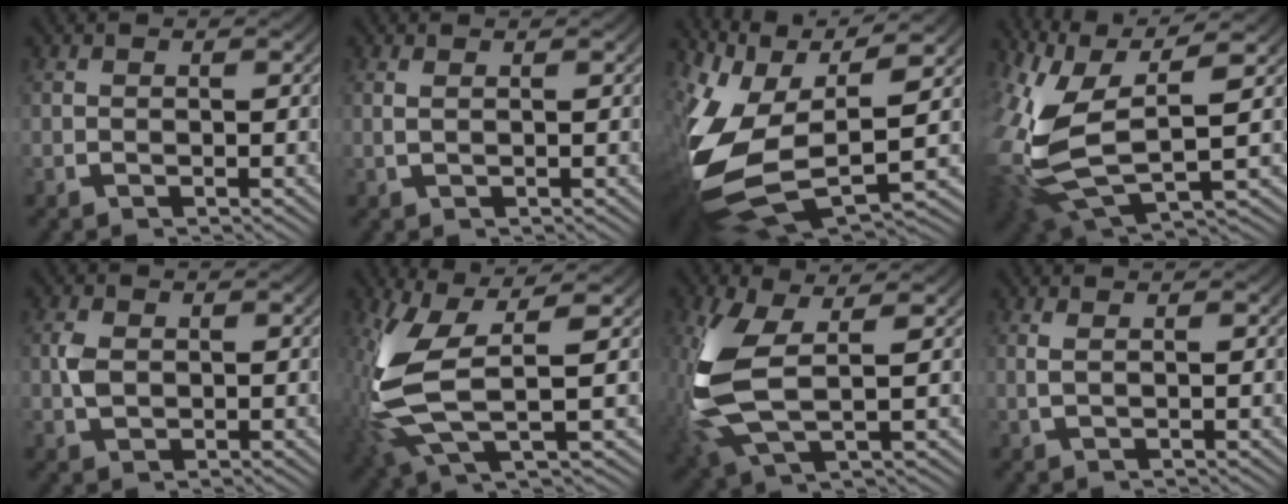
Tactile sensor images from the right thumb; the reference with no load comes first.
{"total": 0.7, "force": [0.3, -0.1, 0.6], "torque": [-0.015, 0.000, 0.010]}
{"total": 17.8, "force": [-1.7, 11.2, 13.7], "torque": [-0.323, -0.068, 0.007]}
{"total": 13.5, "force": [-0.7, 8.2, 10.7], "torque": [-0.258, -0.059, 0.020]}
{"total": 2.1, "force": [0.1, 1.6, 1.4], "torque": [-0.037, -0.005, 0.007]}
{"total": 10.2, "force": [0.3, 4.8, 9.0], "torque": [-0.196, -0.013, 0.016]}
{"total": 9.6, "force": [0.1, 5.3, 8.0], "torque": [-0.207, -0.026, 0.024]}
{"total": 1.0, "force": [0.4, 0.0, 0.9], "torque": [-0.021, -0.001, 0.012]}